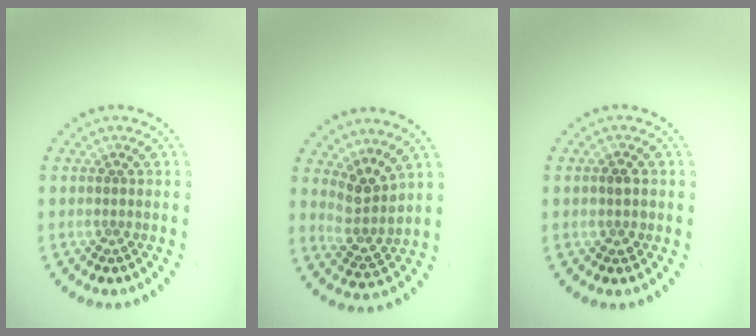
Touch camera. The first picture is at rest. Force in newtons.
{"total": 2.8, "press": 2.1, "slide": 1.8}
{"total": 1.3, "press": 1.3, "slide": 0.2}